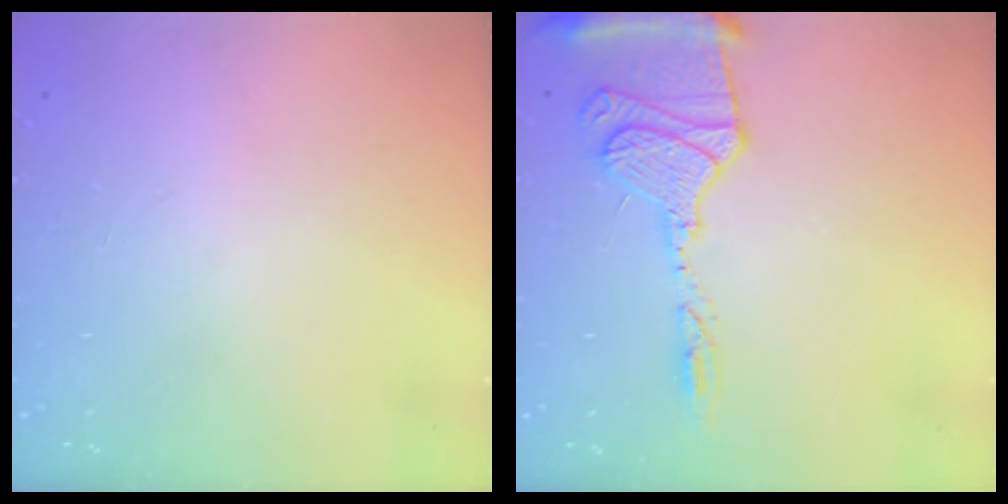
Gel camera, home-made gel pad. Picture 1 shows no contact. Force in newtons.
{"total": 14.7, "press": 14.6, "slide": 1.8}